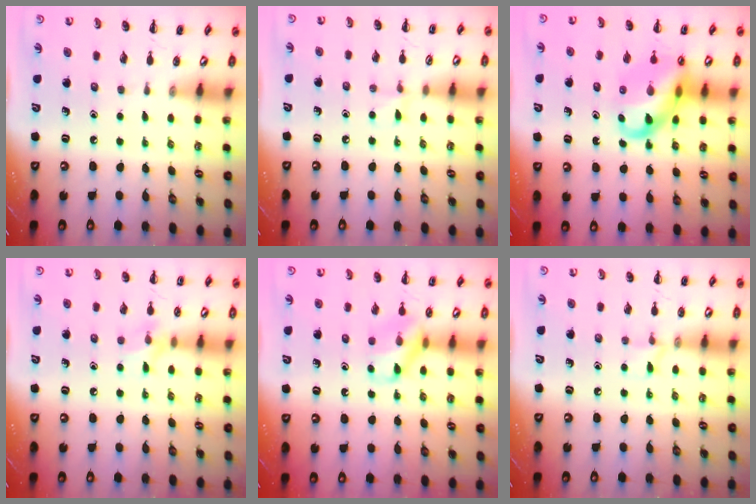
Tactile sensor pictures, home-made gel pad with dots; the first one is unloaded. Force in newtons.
{"total": 4.3, "press": 4.0, "slide": 1.6}
{"total": 14.7, "press": 14.4, "slide": 2.9}
{"total": 7.1, "press": 6.9, "slide": 1.8}
{"total": 11.8, "press": 11.7, "slide": 1.1}
{"total": 5.8, "press": 5.6, "slide": 1.7}